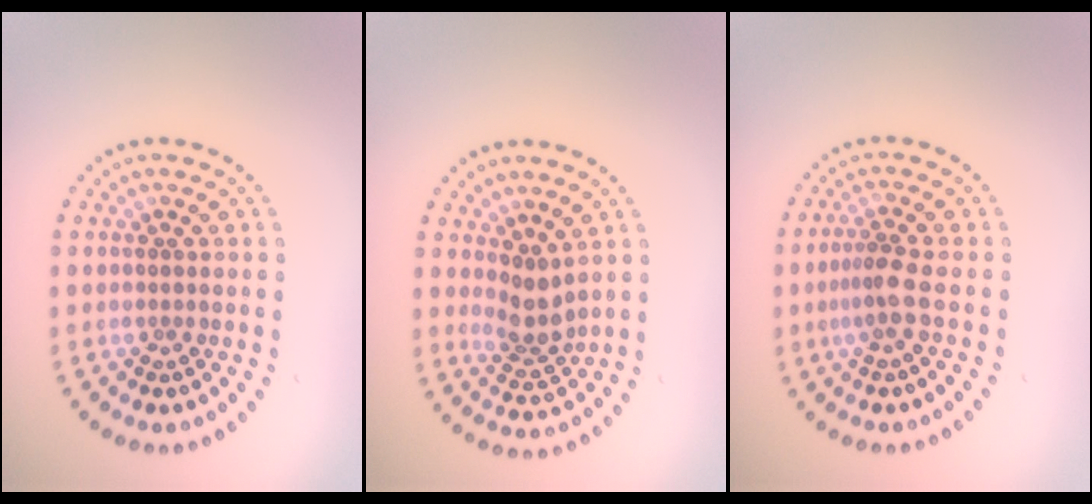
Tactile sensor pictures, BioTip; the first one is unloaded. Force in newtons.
{"total": 2.5, "press": 2.0, "slide": 1.6}
{"total": 2.4, "press": 1.7, "slide": 1.6}